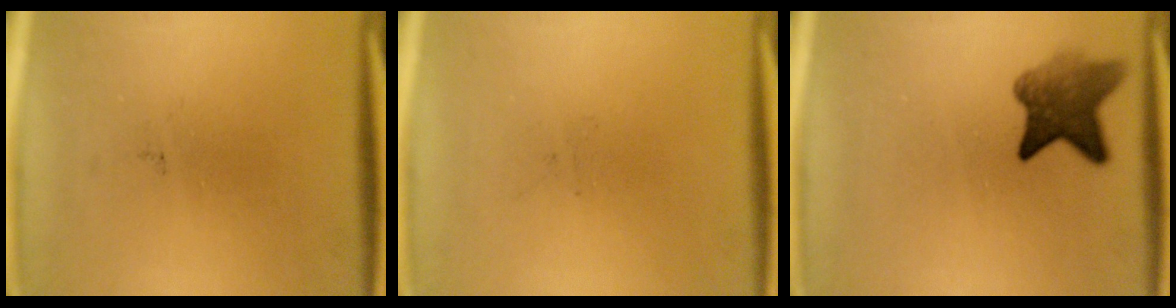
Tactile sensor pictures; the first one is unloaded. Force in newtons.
{"total": 0.0}
{"total": 6.2}